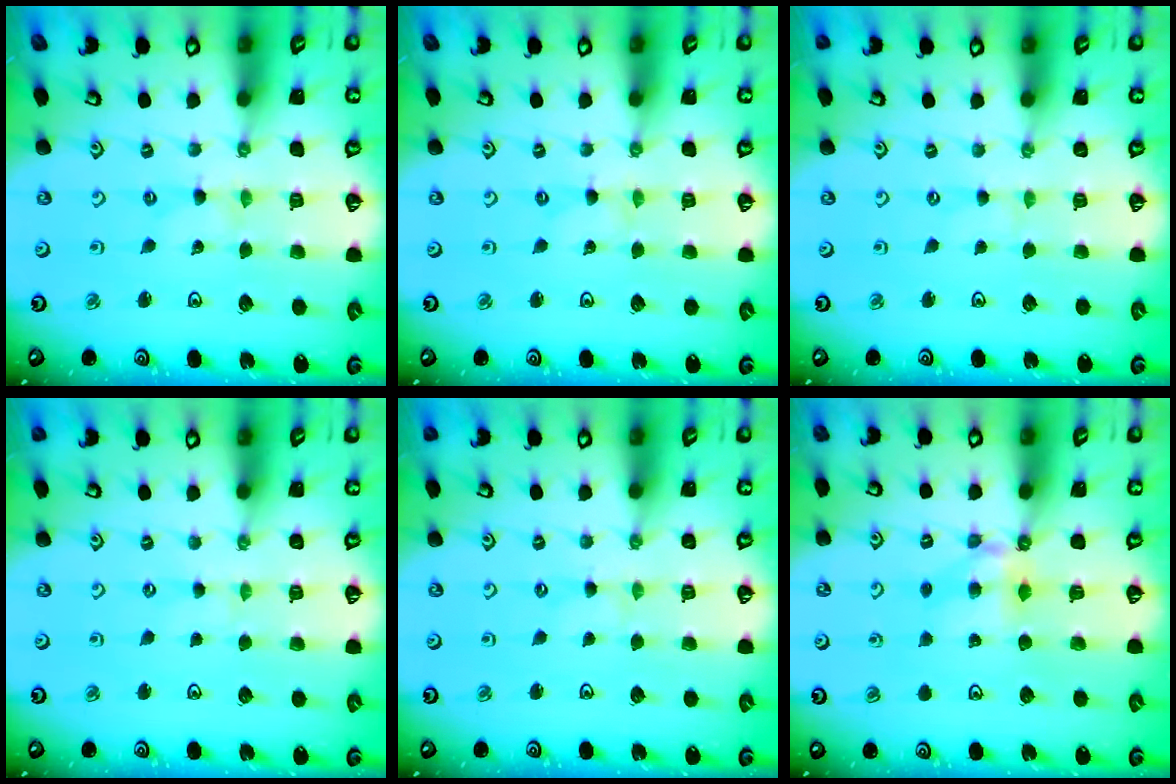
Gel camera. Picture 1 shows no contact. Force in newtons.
{"total": 0.0}
{"total": 0.8, "press": 0.8, "slide": 0.1}
{"total": 0.5, "press": 0.5, "slide": 0.1}
{"total": 0.0}
{"total": 5.9, "press": 5.9, "slide": 0.2}